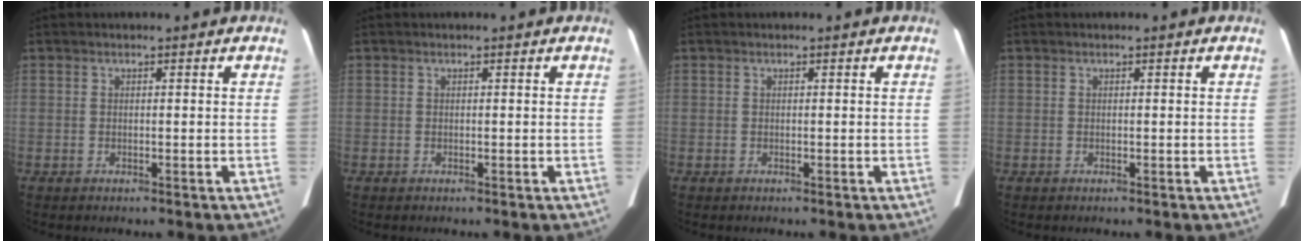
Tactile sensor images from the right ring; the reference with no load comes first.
{"total": 0.0}
{"total": 0.0}
{"total": 0.0}